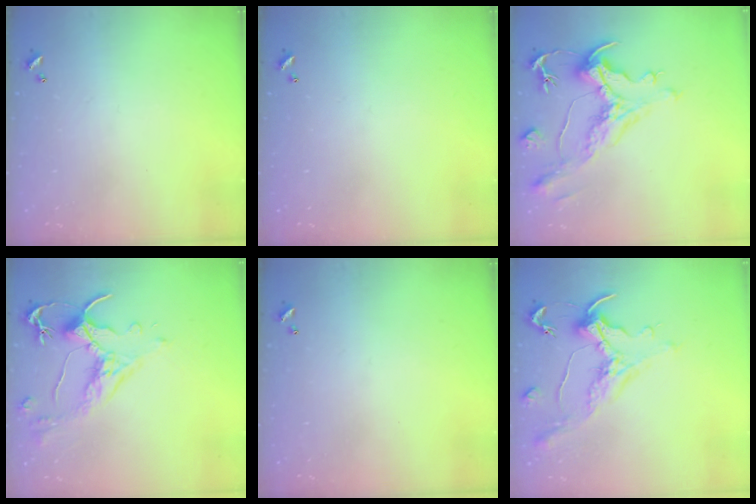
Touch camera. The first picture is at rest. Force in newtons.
{"total": 0.0}
{"total": 2.0, "press": 1.0, "slide": 1.8}
{"total": 2.5, "press": 2.1, "slide": 1.4}
{"total": 0.0}
{"total": 1.1, "press": 1.0, "slide": 0.5}